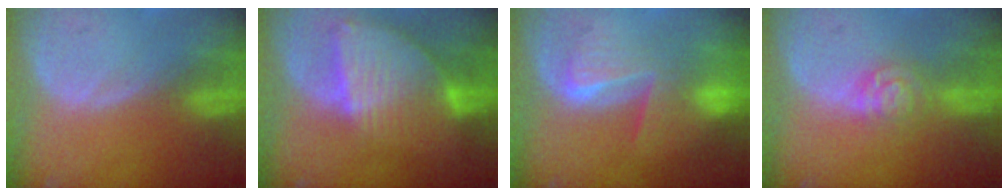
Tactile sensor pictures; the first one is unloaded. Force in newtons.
{"total": 8.7, "press": 7.5, "slide": 4.4}
{"total": 6.5, "press": 6.4, "slide": 1.2}
{"total": 4.7, "press": 3.9, "slide": 2.6}